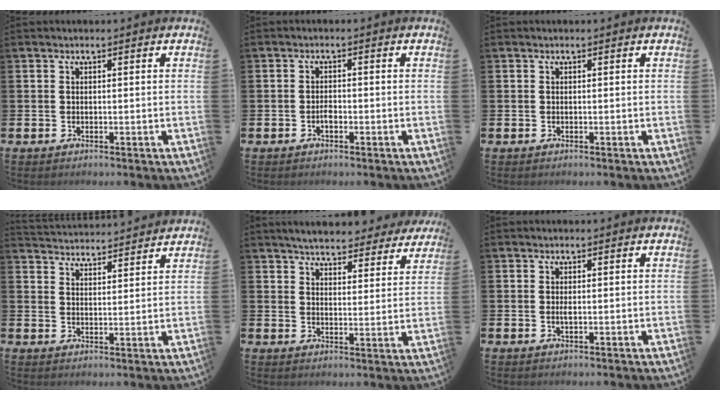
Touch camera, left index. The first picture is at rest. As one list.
[{"total": 1.4, "force": [-0.6, 0.7, 1.0], "torque": [-0.017, 0.000, -0.012]}, {"total": 0.0}, {"total": 4.0, "force": [4.0, 0.1, -0.4], "torque": [-0.005, -0.032, 0.071]}, {"total": 5.3, "force": [5.2, 1.0, 0.9], "torque": [-0.036, -0.029, 0.090]}, {"total": 0.7, "force": [0.0, 0.1, 0.7], "torque": [-0.012, -0.002, -0.001]}]